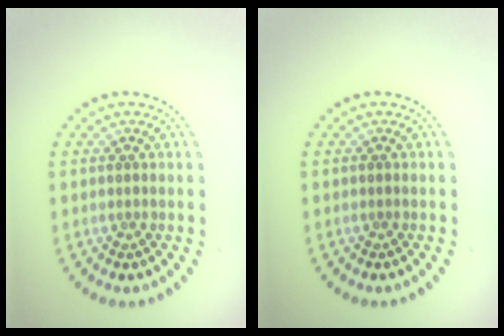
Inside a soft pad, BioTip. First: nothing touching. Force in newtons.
{"total": 0.0}